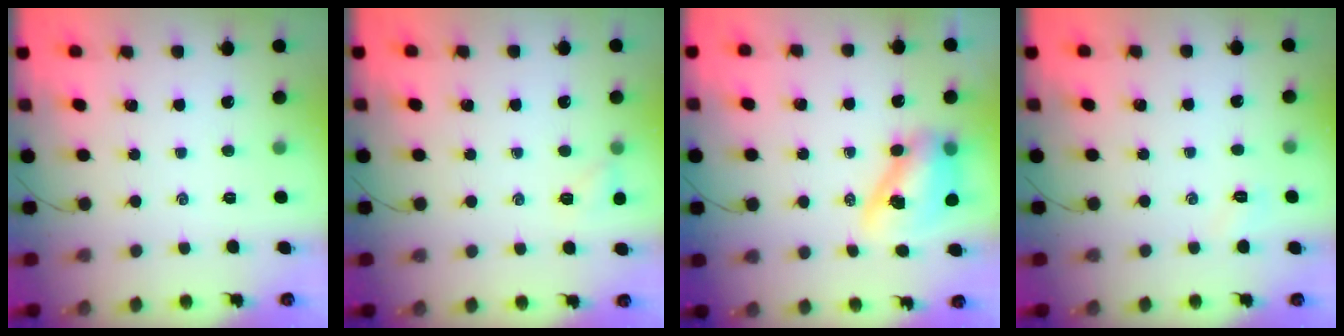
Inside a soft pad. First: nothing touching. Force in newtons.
{"total": 5.6, "press": 5.6, "slide": 1.0}
{"total": 10.4, "press": 10.1, "slide": 2.6}
{"total": 2.7, "press": 2.6, "slide": 0.7}